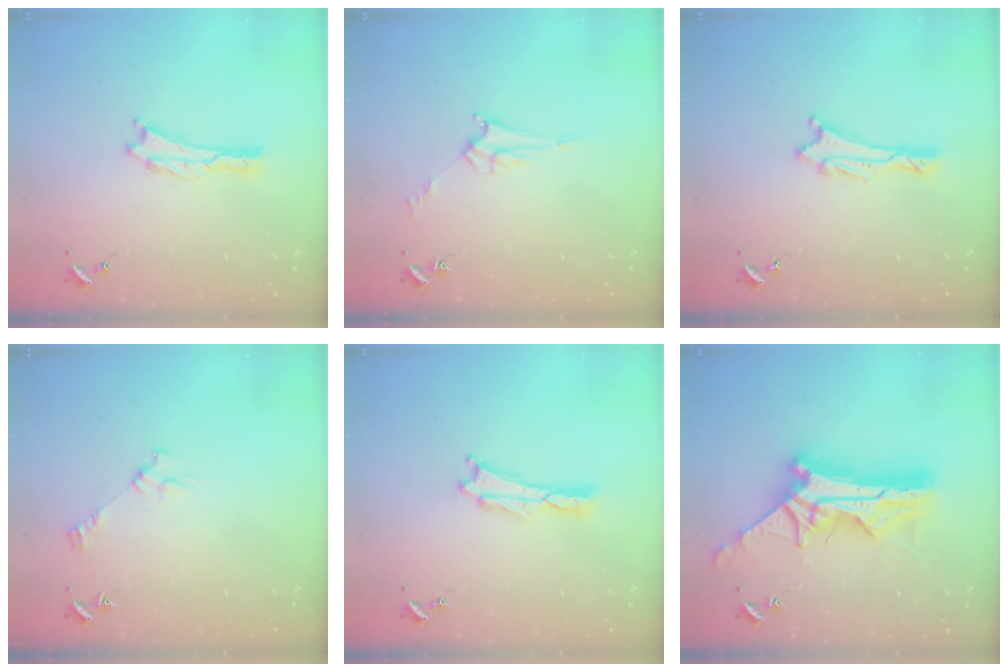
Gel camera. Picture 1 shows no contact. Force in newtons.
{"total": 3.8, "press": 3.8, "slide": 0.3}
{"total": 1.5, "press": 1.5, "slide": 0.2}
{"total": 3.1, "press": 3.1, "slide": 0.2}
{"total": 0.0}
{"total": 14.8, "press": 14.7, "slide": 1.4}